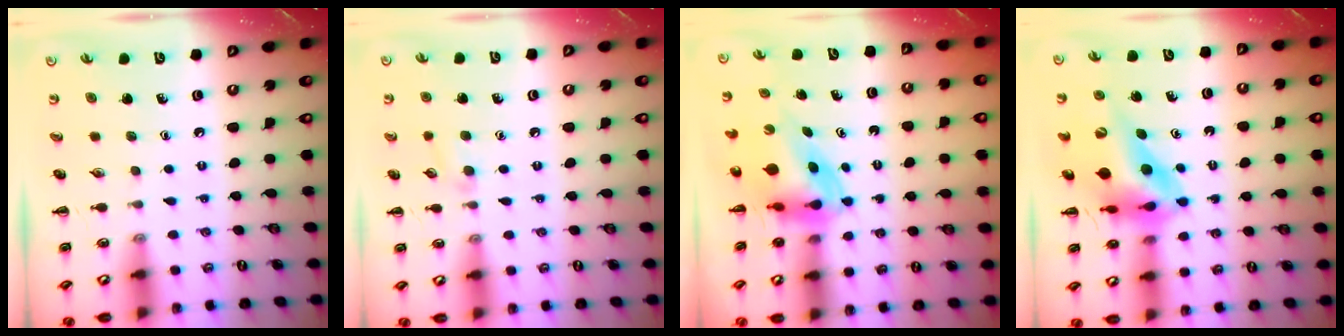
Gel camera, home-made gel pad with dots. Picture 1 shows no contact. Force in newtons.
{"total": 6.2, "press": 5.9, "slide": 2.0}
{"total": 5.7, "press": 5.7, "slide": 0.8}
{"total": 12.7, "press": 12.1, "slide": 3.8}